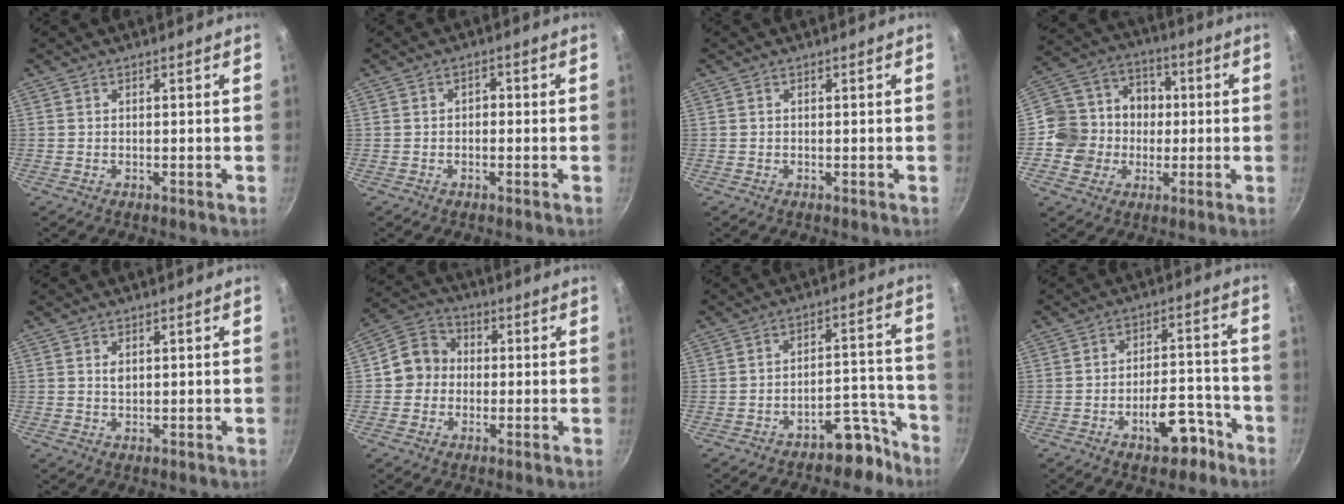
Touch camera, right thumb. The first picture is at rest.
{"total": 1.7, "force": [-0.1, 1.2, 1.2], "torque": [-0.008, 0.010, -0.006]}
{"total": 0.0}
{"total": 14.2, "force": [-1.4, 12.9, 5.6], "torque": [-0.072, 0.036, -0.027]}
{"total": 1.6, "force": [0.6, 1.0, 1.1], "torque": [-0.013, -0.004, 0.014]}
{"total": 8.1, "force": [-0.3, 7.4, 3.4], "torque": [-0.038, 0.028, -0.020]}
{"total": 7.1, "force": [-5.8, 3.1, 2.8], "torque": [-0.015, 0.090, -0.090]}
{"total": 8.2, "force": [-4.8, 4.0, 5.3], "torque": [-0.064, 0.052, -0.070]}